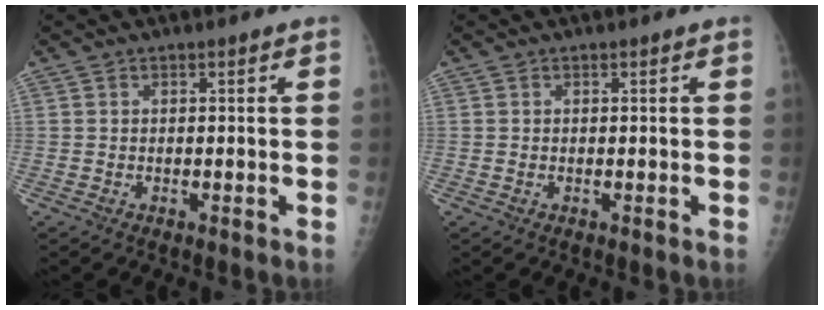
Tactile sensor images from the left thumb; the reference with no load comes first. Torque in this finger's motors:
{"motor_torque": [0.35, -0.26, 0.12, 0.03, -0.01]}